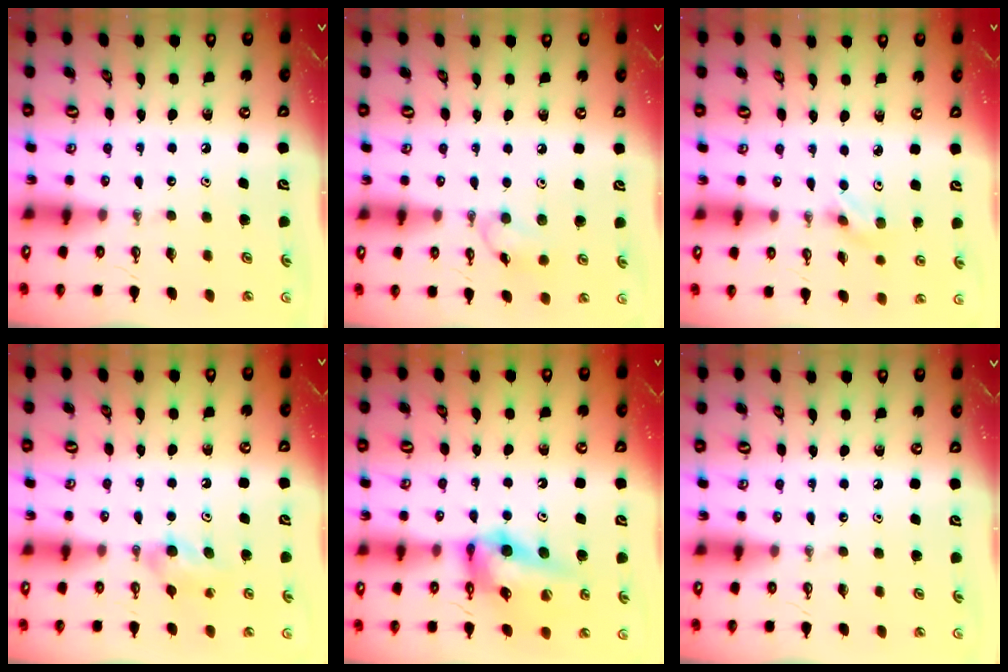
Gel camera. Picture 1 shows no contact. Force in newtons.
{"total": 7.1, "press": 7.1, "slide": 0.5}
{"total": 2.5, "press": 2.5, "slide": 0.5}
{"total": 4.7, "press": 4.7, "slide": 0.3}
{"total": 13.4, "press": 13.3, "slide": 1.2}
{"total": 0.0}